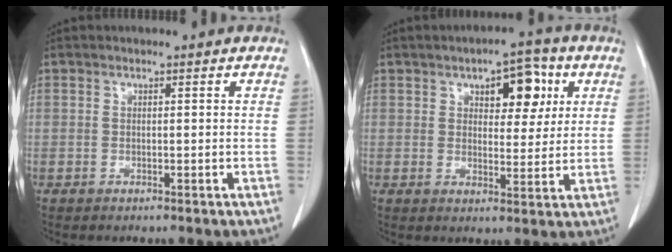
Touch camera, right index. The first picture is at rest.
{"total": 7.7, "force": [3.2, 3.4, 6.0], "torque": [-0.077, 0.014, 0.045]}